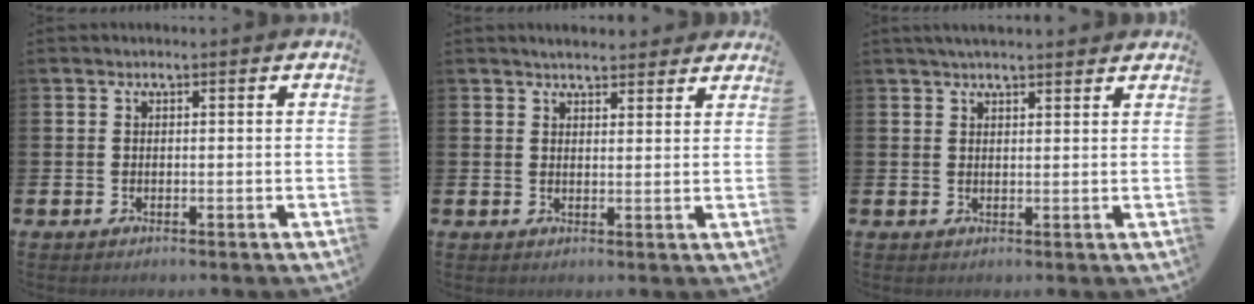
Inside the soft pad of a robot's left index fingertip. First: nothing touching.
{"total": 3.1, "force": [3.0, 0.7, 0.4], "torque": [-0.013, -0.009, 0.055]}
{"total": 2.6, "force": [2.5, 0.3, 0.9], "torque": [-0.019, -0.003, 0.044]}